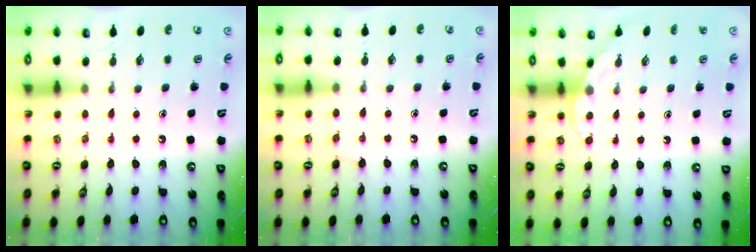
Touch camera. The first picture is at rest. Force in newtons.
{"total": 4.8, "press": 4.8, "slide": 0.5}
{"total": 4.6, "press": 4.6, "slide": 0.3}